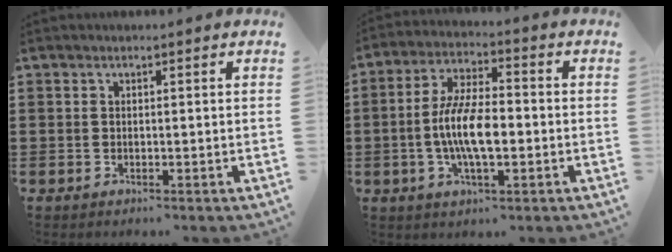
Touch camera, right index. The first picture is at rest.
{"total": 9.2, "force": [-1.7, 3.4, 8.4], "torque": [-0.185, -0.005, -0.039]}